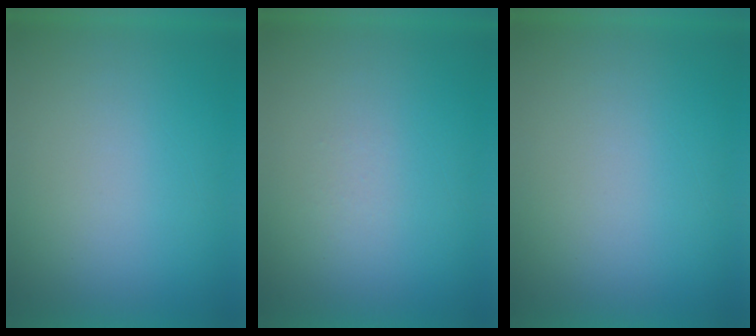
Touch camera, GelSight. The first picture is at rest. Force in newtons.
{"total": 1.4}
{"total": 0.0}